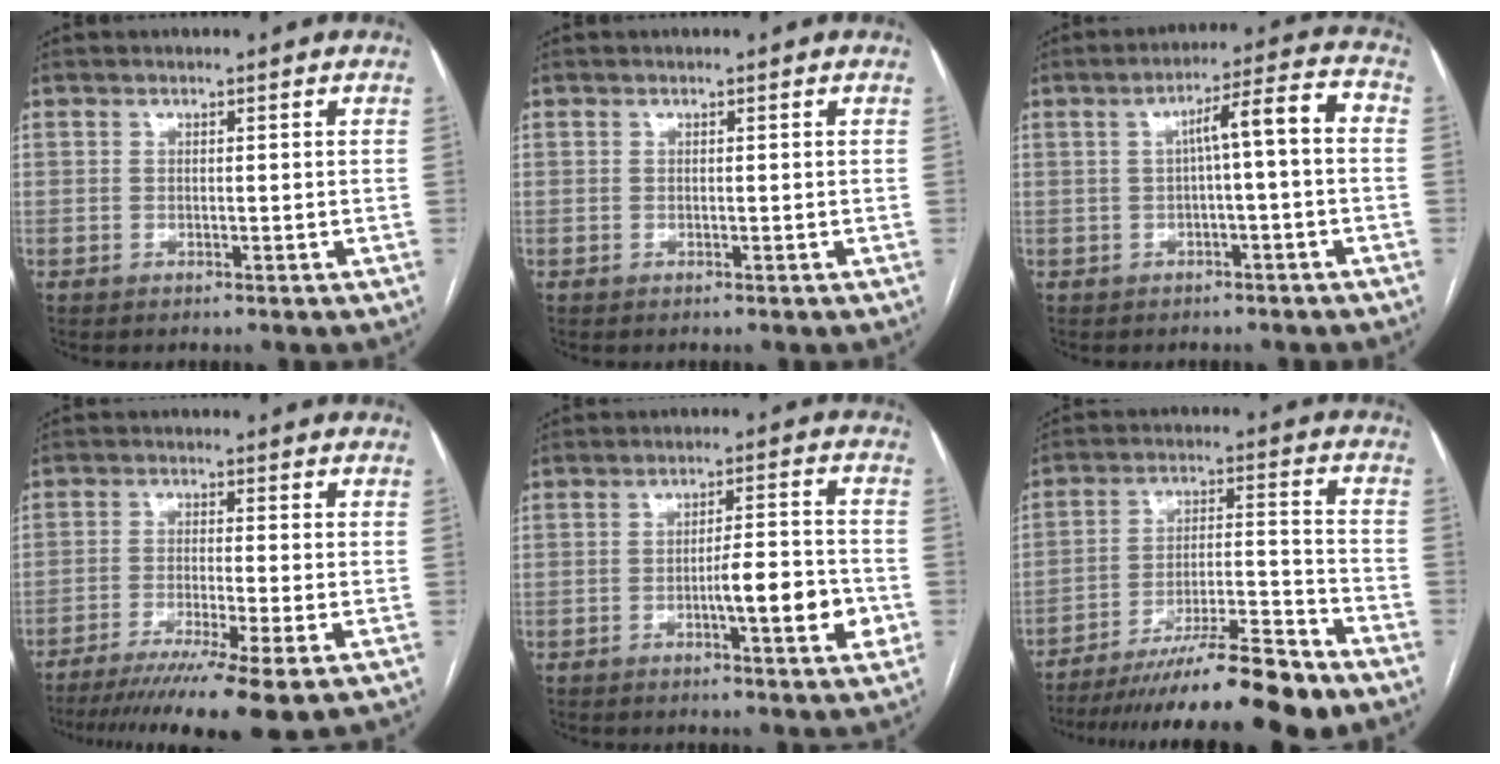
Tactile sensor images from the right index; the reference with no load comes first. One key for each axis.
{"total": 0.0}
{"total": 7.0, "fx": -0.1, "fy": 0.5, "fz": 6.9, "tx": -0.102, "ty": 0.031, "tz": 0.000}
{"total": 13.5, "fx": -9.7, "fy": -0.5, "fz": 9.3, "tx": -0.139, "ty": -0.034, "tz": -0.152}
{"total": 8.2, "fx": -2.6, "fy": 1.1, "fz": 7.7, "tx": -0.112, "ty": 0.007, "tz": -0.036}
{"total": 16.7, "fx": -13.8, "fy": -0.2, "fz": 9.3, "tx": -0.147, "ty": -0.007, "tz": -0.227}